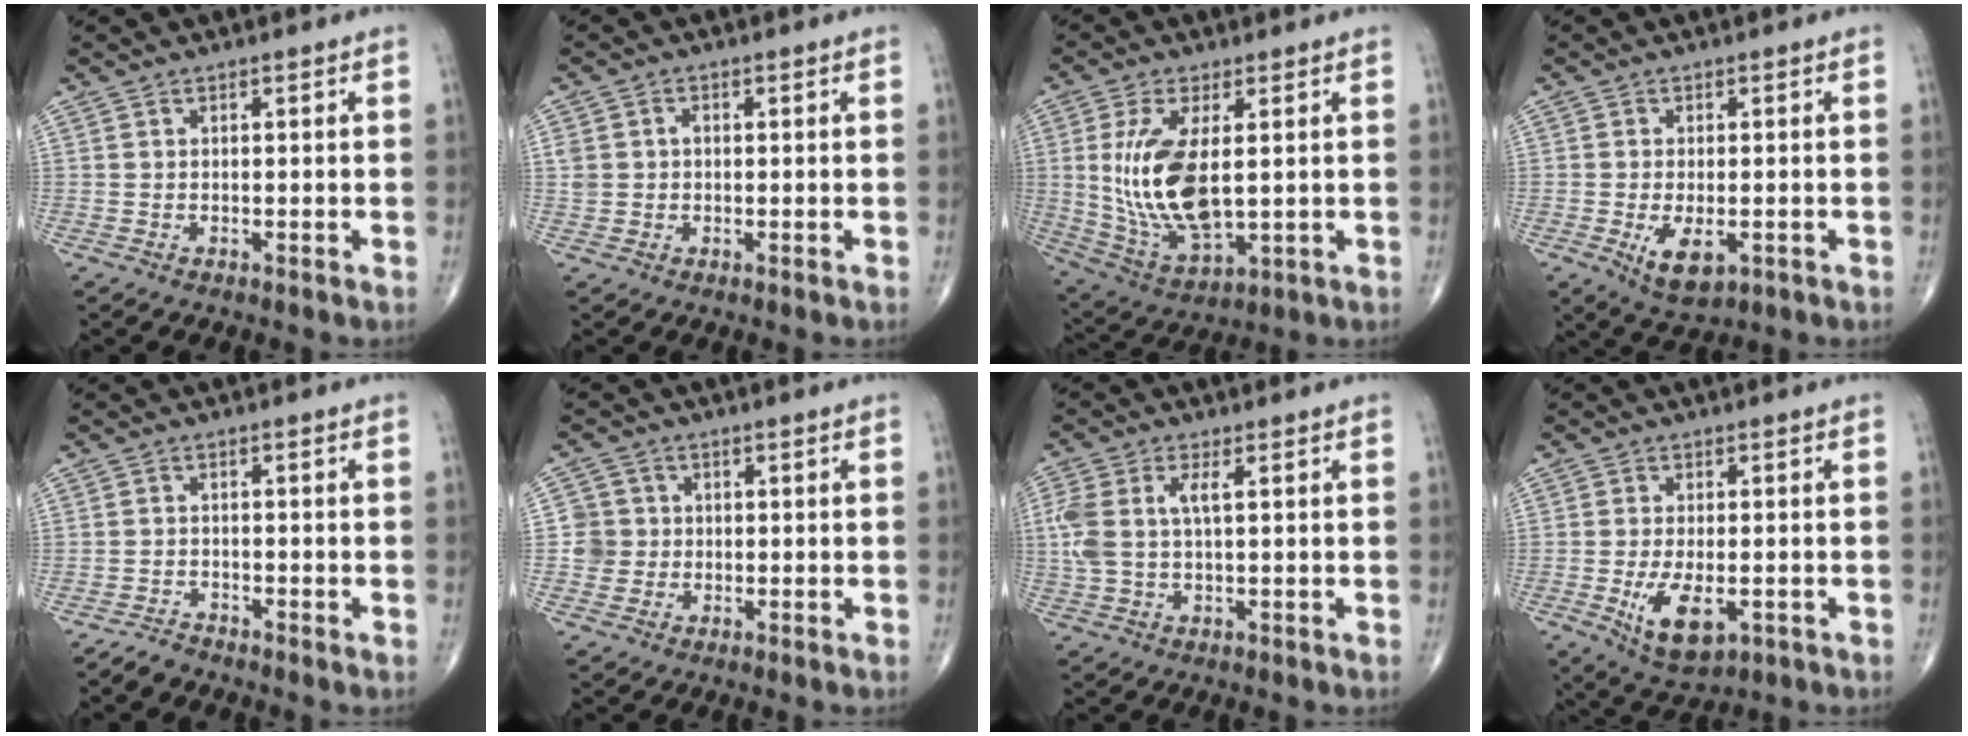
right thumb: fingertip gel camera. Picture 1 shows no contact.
{"total": 3.3, "force": [0.3, 2.7, 1.8], "torque": [-0.031, 0.011, 0.010]}
{"total": 15.2, "force": [1.6, 6.9, 13.4], "torque": [-0.272, -0.020, 0.046]}
{"total": 6.4, "force": [-1.8, 3.2, 5.2], "torque": [-0.085, -0.011, -0.021]}
{"total": 1.8, "force": [-1.7, 0.5, 0.0], "torque": [0.002, -0.005, -0.037]}
{"total": 4.3, "force": [-0.2, 4.3, 0.4], "torque": [0.024, 0.009, -0.009]}
{"total": 8.0, "force": [1.4, 3.7, 6.9], "torque": [-0.183, 0.018, 0.032]}
{"total": 8.8, "force": [-2.4, 4.4, 7.2], "torque": [-0.124, -0.012, -0.029]}